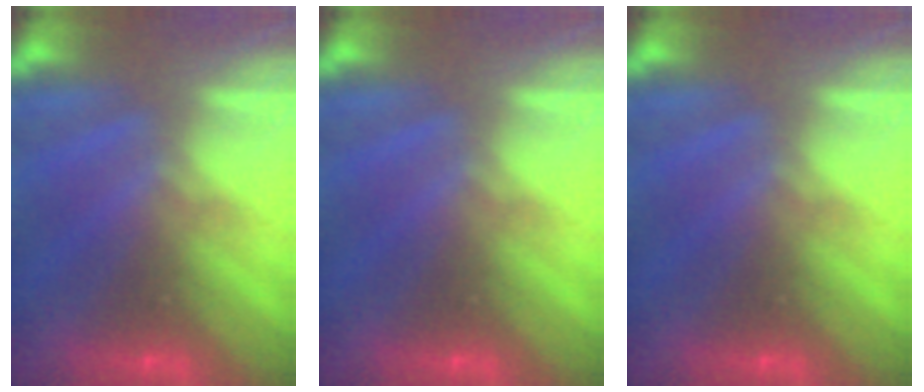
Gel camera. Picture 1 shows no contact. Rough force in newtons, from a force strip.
{"total": 0.0}
{"total": 0.0}